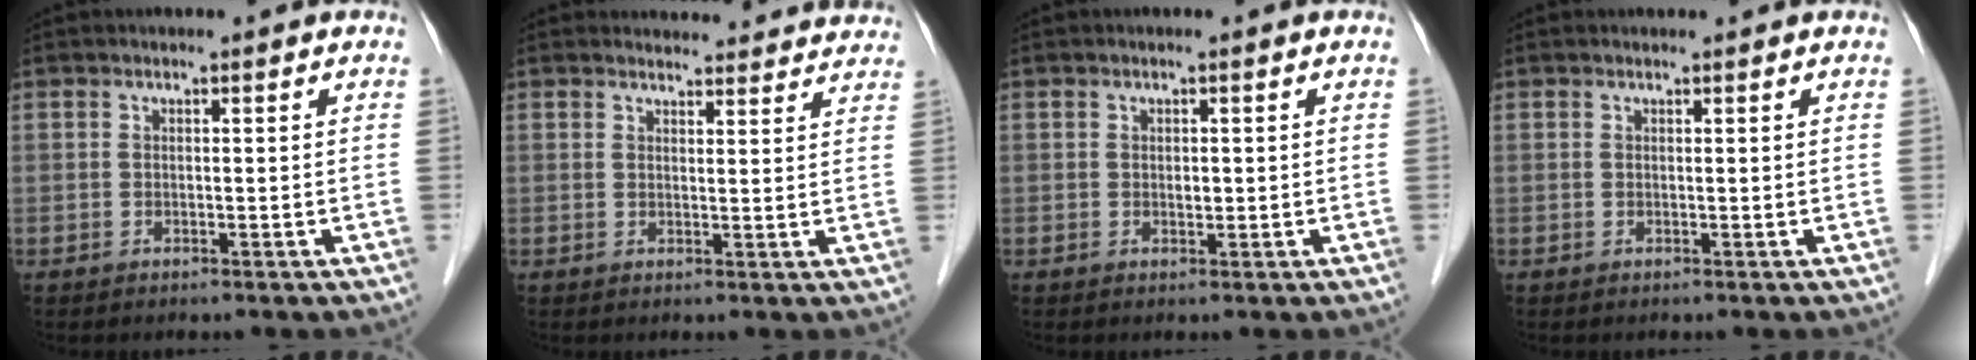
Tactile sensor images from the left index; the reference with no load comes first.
{"total": 12.1, "force": [11.7, 2.7, 1.5], "torque": [0.014, 0.002, 0.111]}
{"total": 0.8, "force": [-0.2, 0.5, 0.6], "torque": [-0.009, -0.003, -0.001]}
{"total": 0.6, "force": [0.5, 0.0, 0.2], "torque": [-0.007, 0.005, 0.009]}